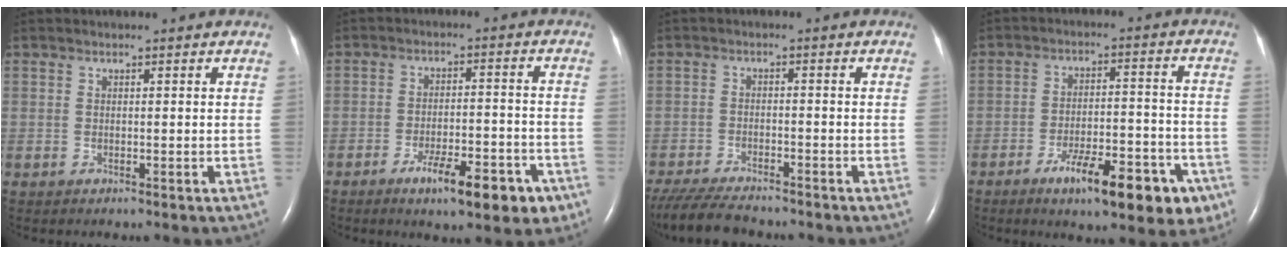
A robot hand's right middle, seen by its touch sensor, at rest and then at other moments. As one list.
[{"total": 9.9, "force": [-5.8, 2.6, 7.6], "torque": [-0.109, 0.000, -0.082]}, {"total": 10.4, "force": [-9.1, 1.7, 4.6], "torque": [-0.083, -0.024, -0.149]}, {"total": 13.8, "force": [-7.9, 3.9, 10.6], "torque": [-0.132, 0.010, -0.109]}]